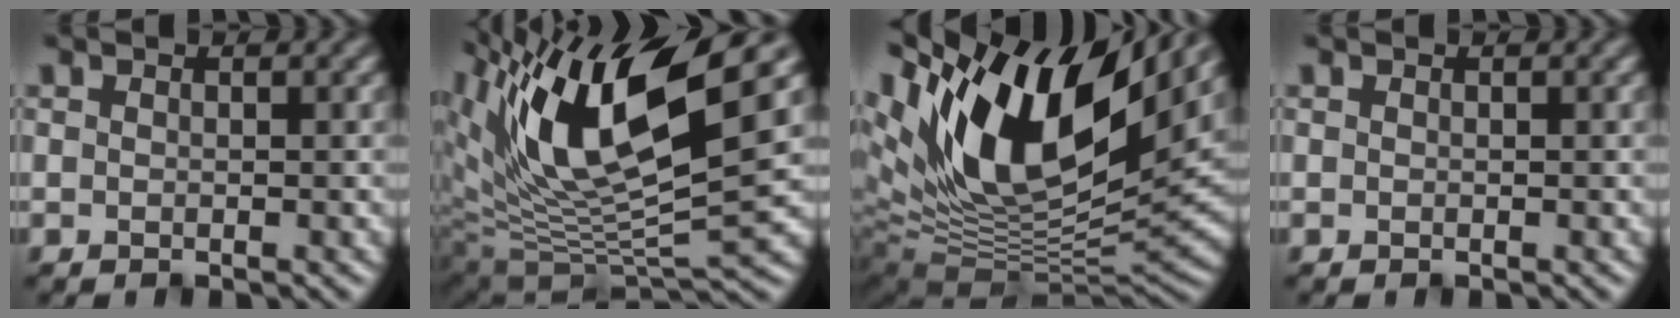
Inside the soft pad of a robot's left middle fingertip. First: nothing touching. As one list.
[{"total": 13.0, "force": [6.3, 4.4, 10.5], "torque": [-0.195, 0.001, 0.123]}, {"total": 16.6, "force": [7.0, 7.8, 12.8], "torque": [-0.246, 0.015, 0.120]}, {"total": 0.0}]